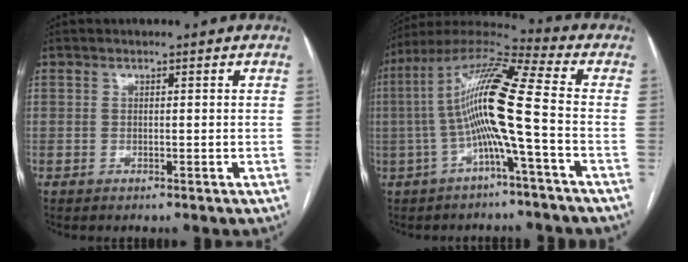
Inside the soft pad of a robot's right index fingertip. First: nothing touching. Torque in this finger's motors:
{"motor_torque": [2.14, 0.00, 1.05, 0.21]}